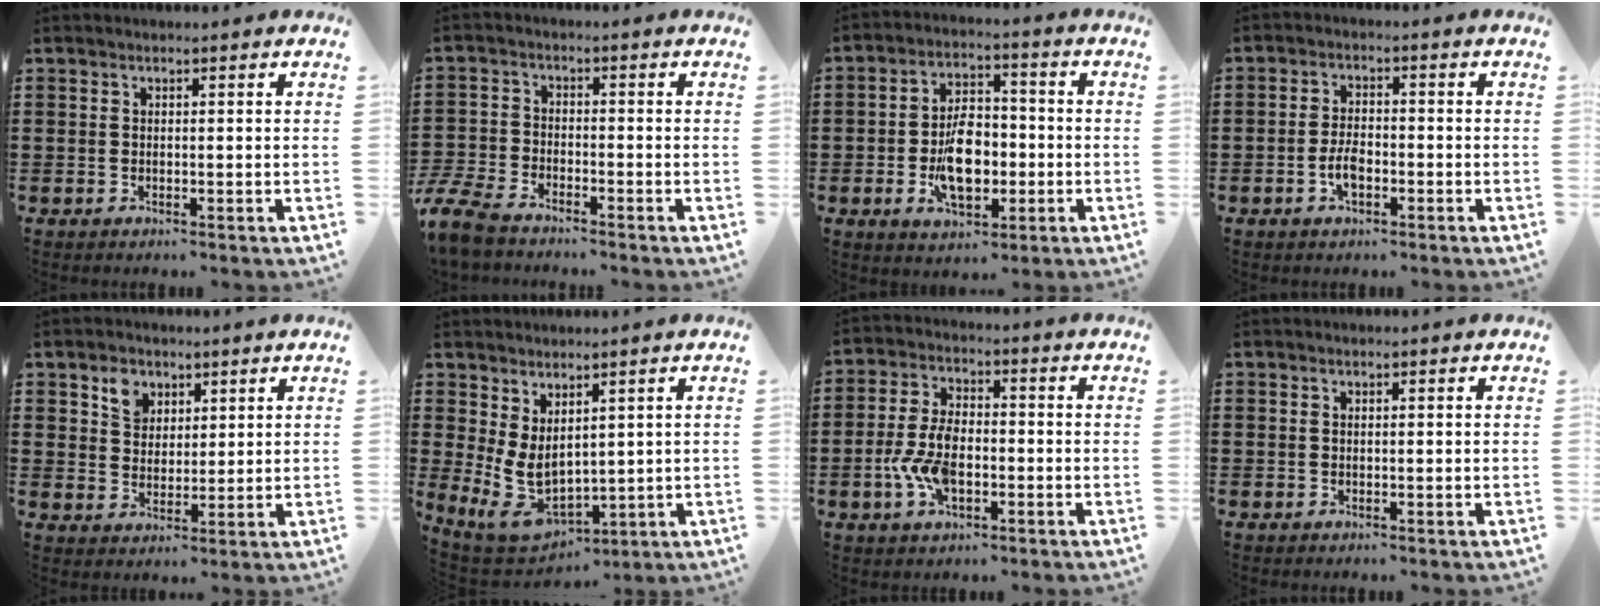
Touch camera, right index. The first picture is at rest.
{"total": 5.1, "force": [-4.8, 0.9, 1.6], "torque": [-0.066, -0.007, -0.104]}
{"total": 8.9, "force": [-1.8, 5.0, 7.1], "torque": [-0.125, 0.004, -0.036]}
{"total": 3.8, "force": [-1.4, 1.9, 2.9], "torque": [-0.067, 0.001, -0.029]}
{"total": 4.3, "force": [2.6, 3.2, 1.2], "torque": [-0.030, 0.009, 0.046]}
{"total": 6.7, "force": [1.2, 4.1, 5.1], "torque": [-0.131, -0.020, 0.026]}
{"total": 7.5, "force": [-2.0, 4.1, 5.9], "torque": [-0.144, 0.000, -0.043]}
{"total": 0.0}